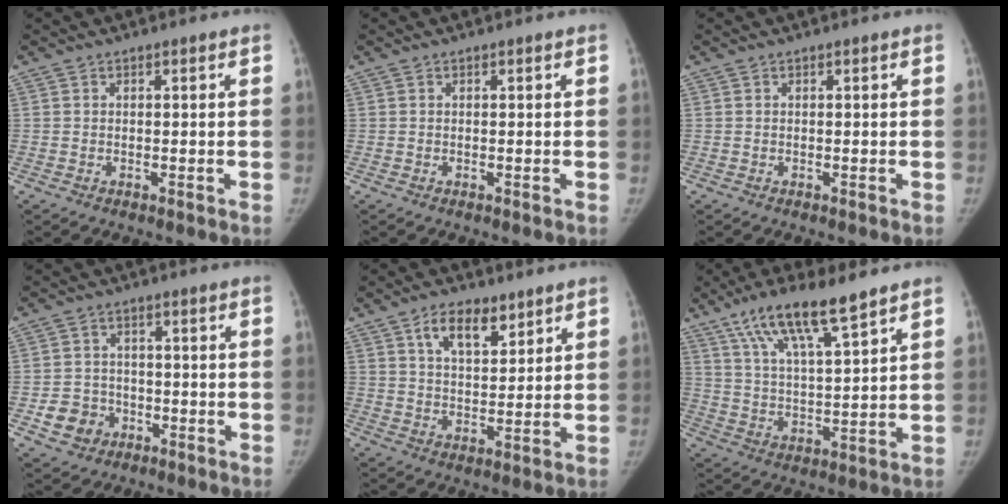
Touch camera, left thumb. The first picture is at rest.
{"total": 0.0}
{"total": 0.0}
{"total": 6.3, "force": [-2.5, 5.5, 1.8], "torque": [-0.005, 0.020, -0.038]}
{"total": 8.4, "force": [5.1, 4.1, 5.3], "torque": [-0.067, -0.029, 0.088]}
{"total": 14.0, "force": [9.2, 2.8, 10.2], "torque": [-0.175, -0.030, 0.172]}